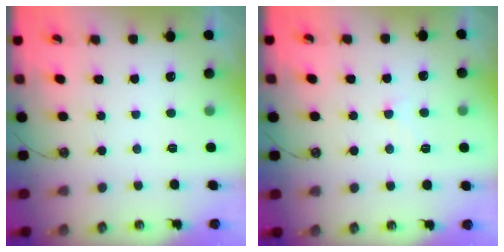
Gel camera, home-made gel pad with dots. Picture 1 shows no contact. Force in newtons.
{"total": 0.7, "press": 0.5, "slide": 0.5}